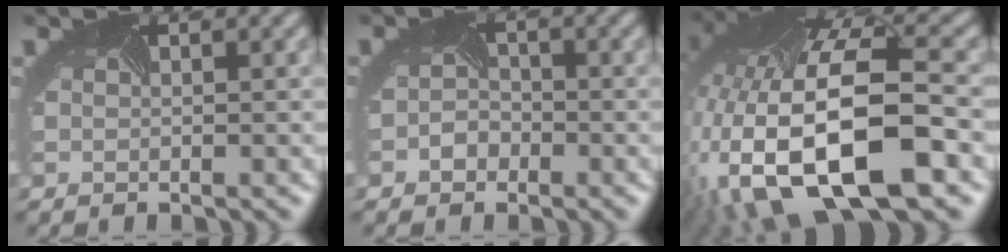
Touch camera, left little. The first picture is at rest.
{"total": 1.3, "force": [-0.9, 0.9, -0.3], "torque": [-0.005, 0.005, -0.024]}
{"total": 16.6, "force": [-4.2, 8.5, 13.6], "torque": [-0.290, -0.014, -0.075]}